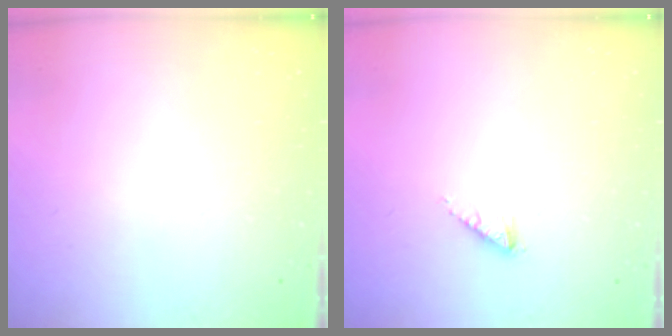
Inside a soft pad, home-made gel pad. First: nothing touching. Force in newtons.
{"total": 2.1, "press": 2.1, "slide": 0.2}